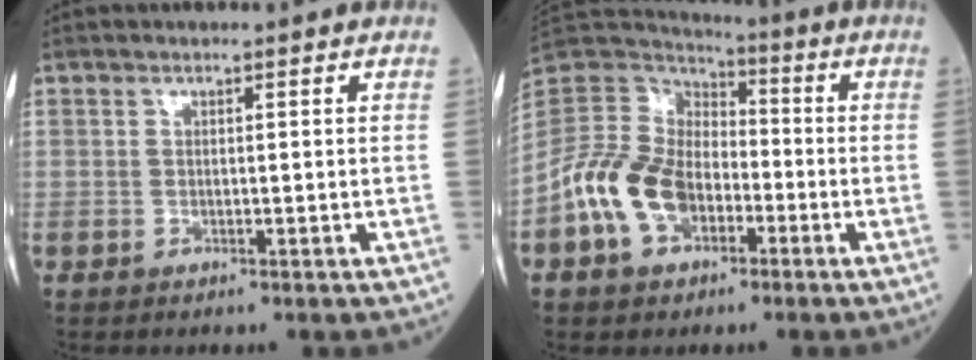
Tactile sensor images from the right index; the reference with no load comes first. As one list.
[{"total": 13.4, "force": [-4.9, 8.9, 8.8], "torque": [-0.201, 0.023, -0.093]}]